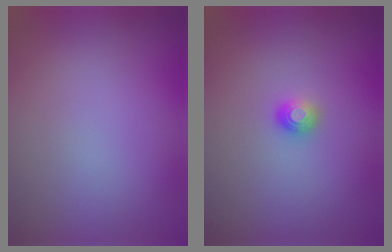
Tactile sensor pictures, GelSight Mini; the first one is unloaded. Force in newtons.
{"total": 1.2, "press": 1.1, "slide": 0.3}